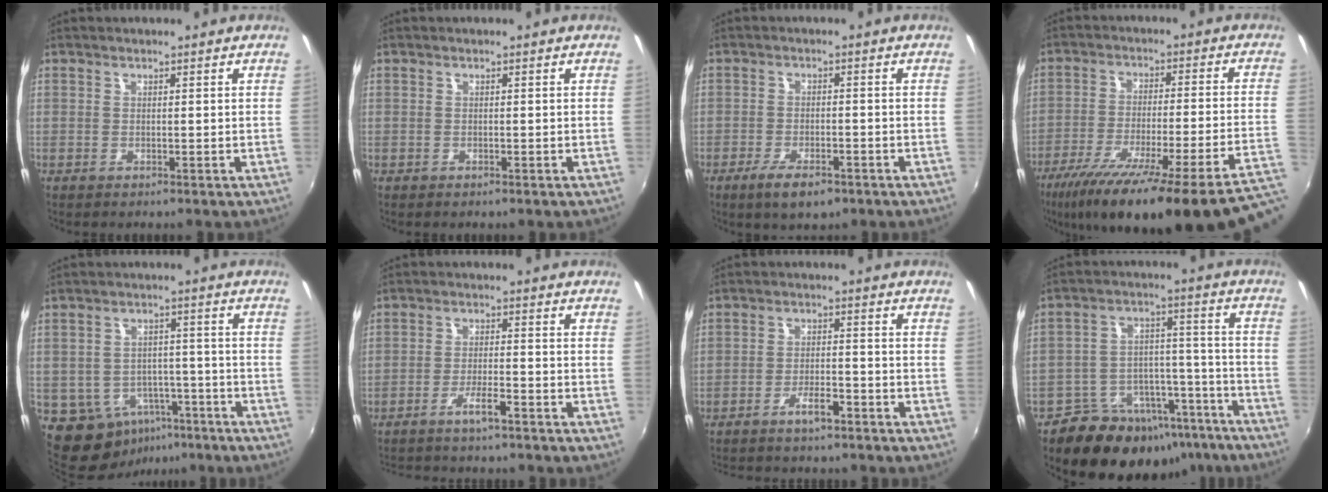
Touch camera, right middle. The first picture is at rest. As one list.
[{"total": 0.0}, {"total": 6.3, "force": [-4.1, 2.3, 4.2], "torque": [-0.100, -0.017, -0.068]}, {"total": 27.7, "force": [-21.0, 0.5, 18.2], "torque": [-0.266, -0.086, -0.304]}, {"total": 10.1, "force": [-5.4, 7.6, 3.7], "torque": [-0.085, 0.015, -0.055]}, {"total": 5.5, "force": [-4.7, 0.5, 2.8], "torque": [-0.069, 0.005, -0.081]}, {"total": 5.1, "force": [-4.3, 1.3, 2.5], "torque": [-0.061, 0.009, -0.070]}, {"total": 19.7, "force": [-14.7, 10.9, 7.2], "torque": [-0.135, 0.046, -0.179]}]